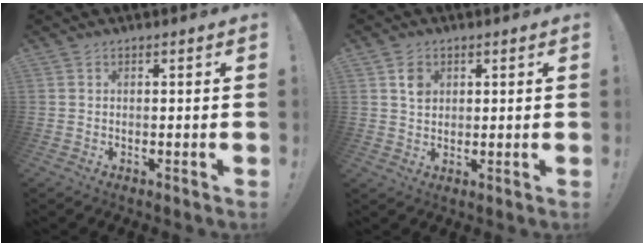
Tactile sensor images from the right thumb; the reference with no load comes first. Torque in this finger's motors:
{"motor_torque": [0.20, 0.35, 0.22, -0.06, 0.01]}